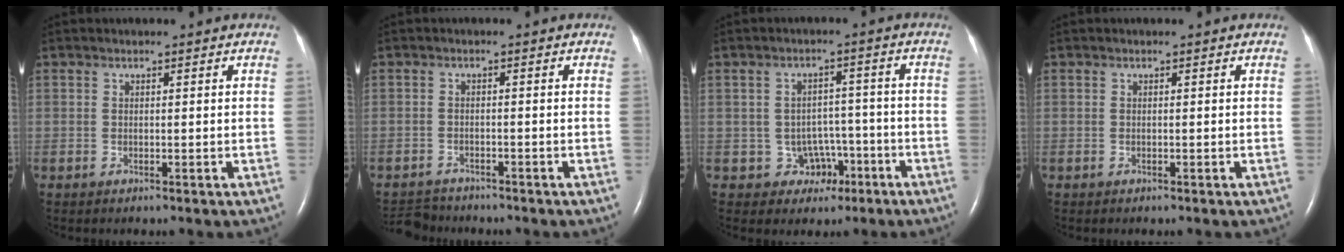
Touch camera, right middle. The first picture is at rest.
{"total": 4.0, "force": [-3.8, 1.0, -0.4], "torque": [0.001, -0.012, -0.067]}
{"total": 5.3, "force": [-2.3, 4.7, 0.7], "torque": [-0.001, 0.019, -0.023]}
{"total": 0.0}